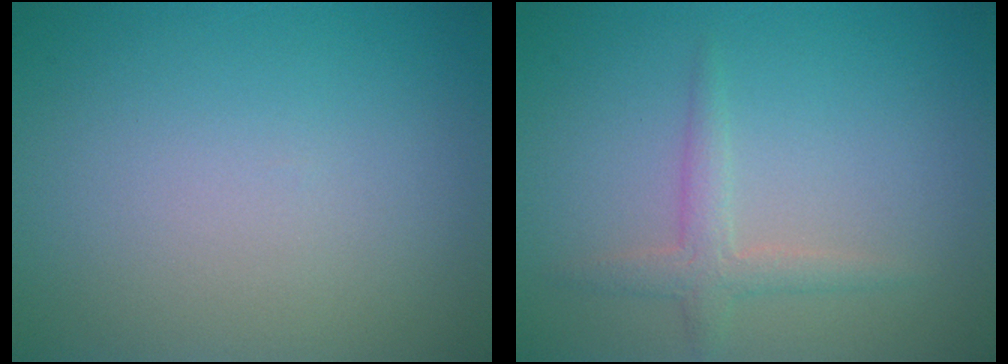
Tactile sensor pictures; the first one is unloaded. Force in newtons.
{"total": 1.9, "press": 1.9, "slide": 0.1}